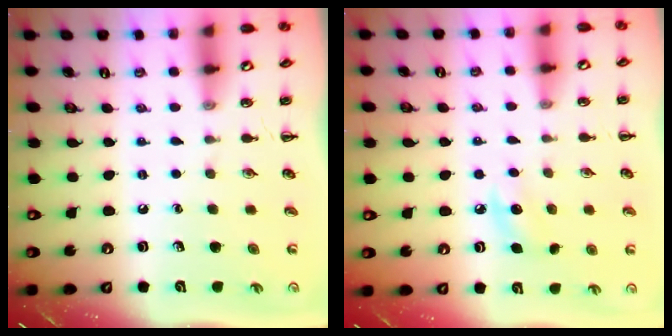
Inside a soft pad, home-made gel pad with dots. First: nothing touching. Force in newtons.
{"total": 7.4, "press": 7.2, "slide": 1.8}